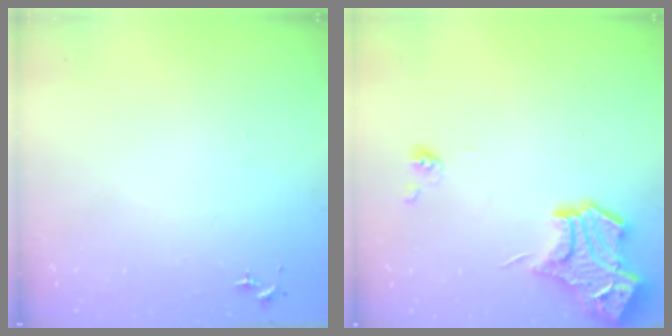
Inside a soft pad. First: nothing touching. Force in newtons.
{"total": 15.5, "press": 15.4, "slide": 1.4}